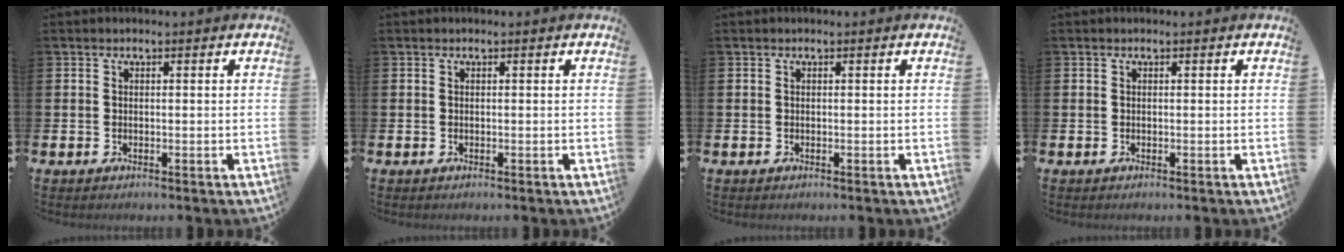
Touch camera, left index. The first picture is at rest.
{"total": 0.0}
{"total": 0.0}
{"total": 0.0}